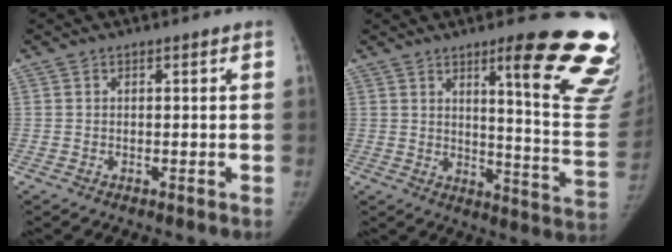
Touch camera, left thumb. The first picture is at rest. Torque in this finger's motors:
{"motor_torque": [0.99, -0.40, 1.66, -1.12, 0.30]}